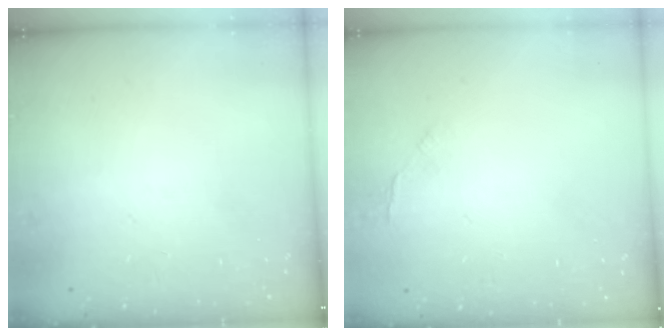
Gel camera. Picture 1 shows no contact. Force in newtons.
{"total": 1.4, "press": 1.3, "slide": 0.5}